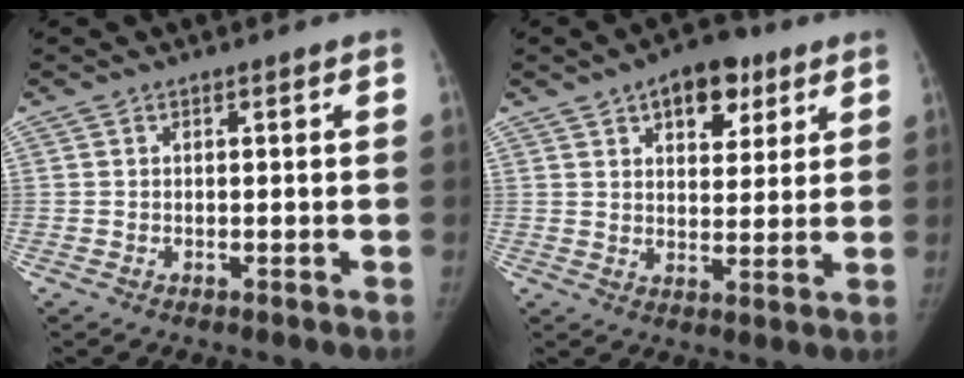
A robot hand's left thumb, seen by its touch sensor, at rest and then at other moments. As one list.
[{"total": 10.5, "force": [5.6, 6.0, 6.6], "torque": [-0.056, -0.019, 0.078]}]